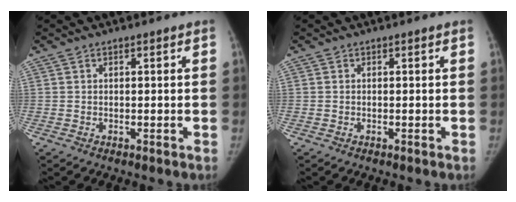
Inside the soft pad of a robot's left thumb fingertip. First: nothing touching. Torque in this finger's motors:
{"motor_torque": [0.00, 0.00, 0.19, -0.15, 0.01]}